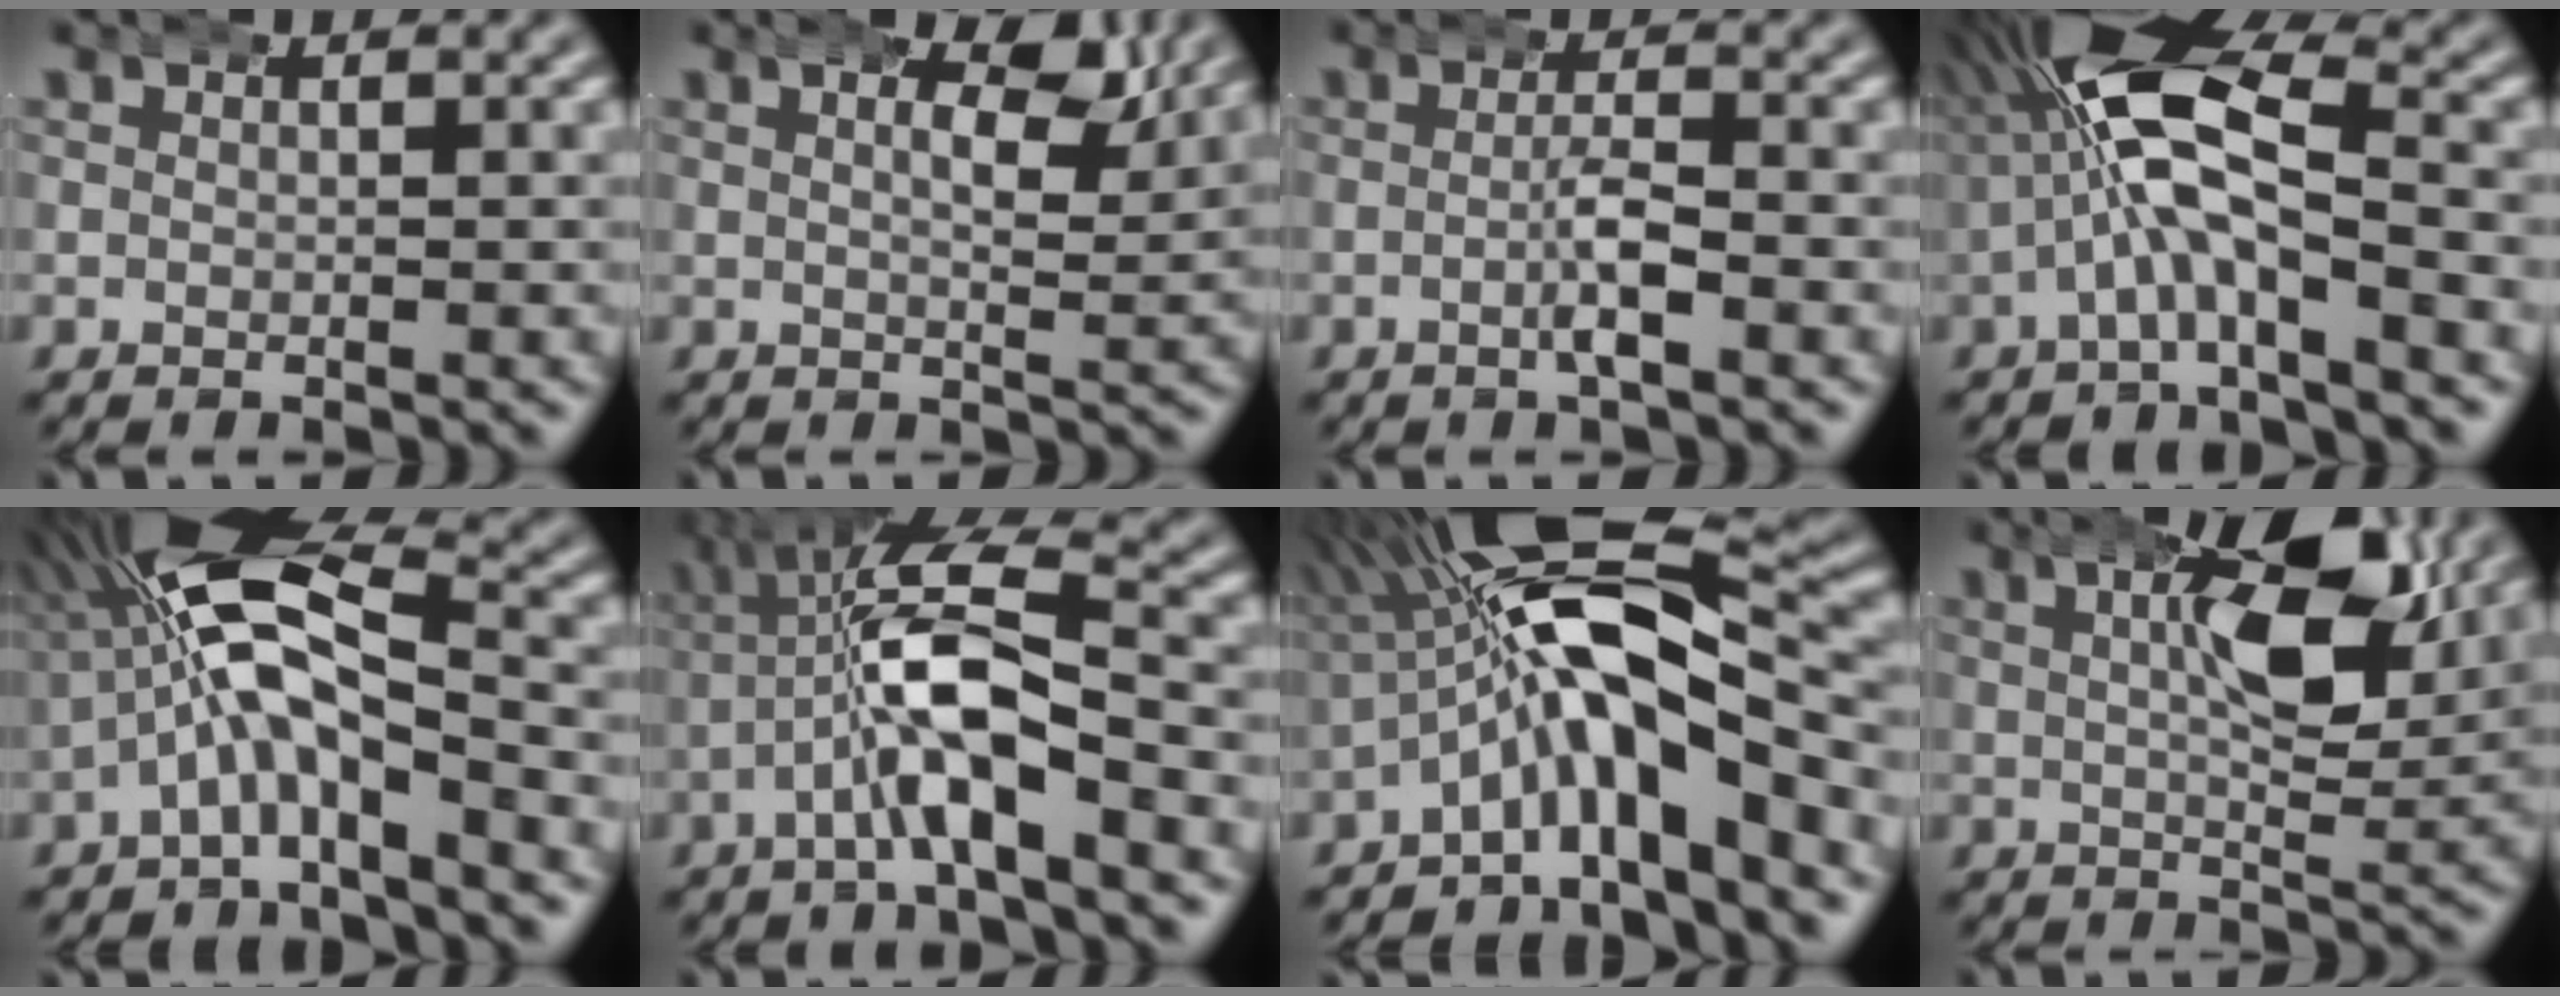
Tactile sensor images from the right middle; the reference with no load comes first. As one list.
[{"total": 5.4, "force": [3.1, 2.2, 3.9], "torque": [-0.038, 0.007, 0.032]}, {"total": 2.2, "force": [-0.8, 0.2, 2.0], "torque": [-0.035, 0.002, -0.022]}, {"total": 10.9, "force": [1.8, 5.7, 9.2], "torque": [-0.179, -0.003, 0.020]}, {"total": 9.8, "force": [1.0, 5.1, 8.4], "torque": [-0.169, -0.010, 0.010]}, {"total": 8.0, "force": [0.1, 3.3, 7.3], "torque": [-0.130, 0.002, -0.008]}, {"total": 10.5, "force": [-0.3, 4.7, 9.4], "torque": [-0.161, 0.005, -0.012]}, {"total": 8.4, "force": [4.0, 2.8, 6.8], "torque": [-0.102, 0.008, 0.054]}]